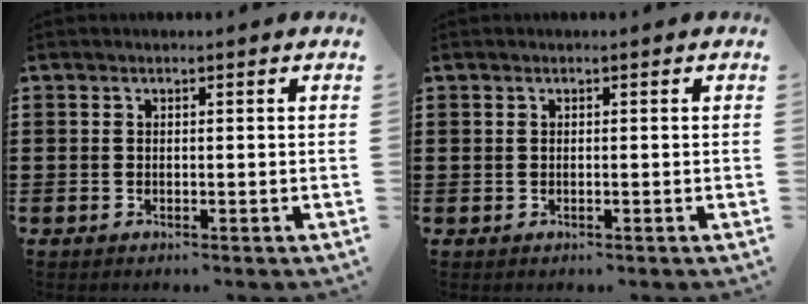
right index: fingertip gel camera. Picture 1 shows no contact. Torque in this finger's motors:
{"motor_torque": [0.50, 0.66, 0.03, 0.00]}